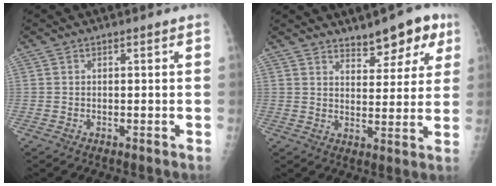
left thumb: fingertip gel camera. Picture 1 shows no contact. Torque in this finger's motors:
{"motor_torque": [-0.02, 0.05, -0.19, -0.11, 0.11]}